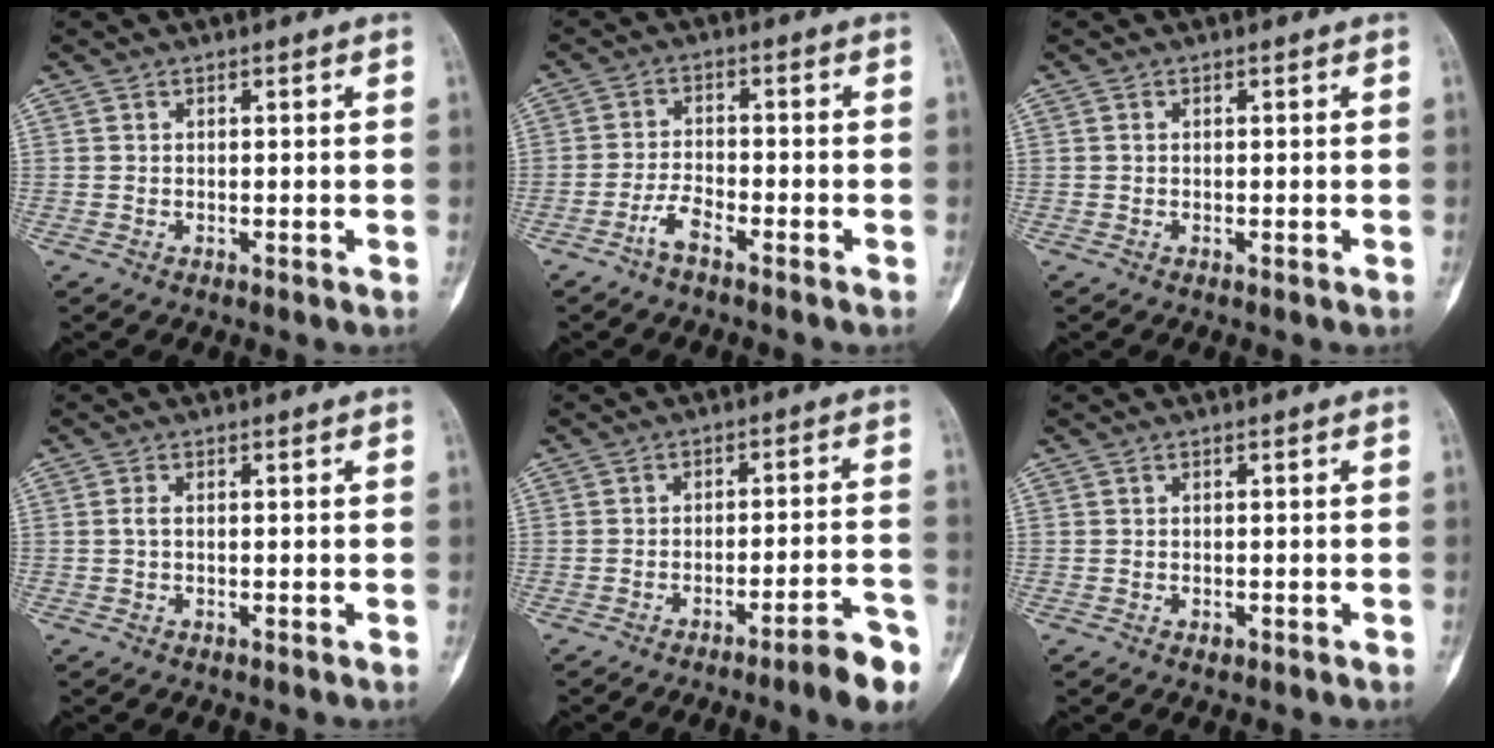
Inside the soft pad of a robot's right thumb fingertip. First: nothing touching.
{"total": 3.8, "force": [-2.7, 1.1, 2.5], "torque": [-0.053, 0.020, -0.057]}
{"total": 0.0}
{"total": 1.0, "force": [-0.1, 0.4, 0.9], "torque": [-0.020, 0.000, -0.003]}
{"total": 8.3, "force": [-5.4, 0.8, 6.2], "torque": [-0.084, 0.040, -0.074]}
{"total": 1.1, "force": [-0.6, 0.7, 0.6], "torque": [-0.008, 0.002, -0.009]}